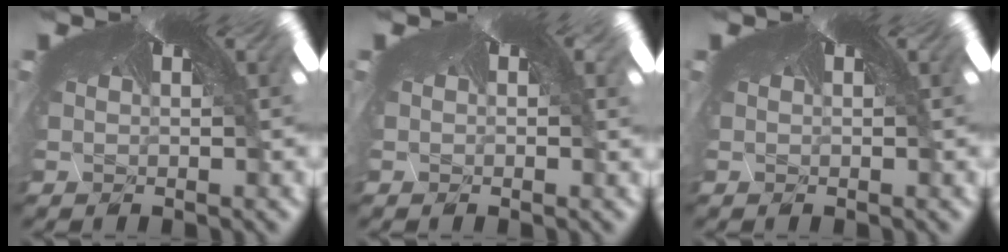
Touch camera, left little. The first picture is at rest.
{"total": 1.1, "force": [0.1, 0.7, 0.9], "torque": [-0.019, 0.004, 0.001]}
{"total": 0.0}